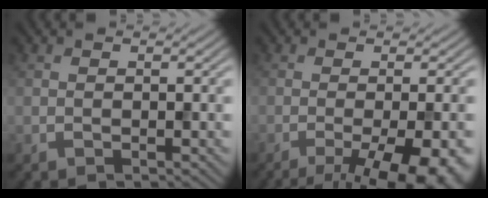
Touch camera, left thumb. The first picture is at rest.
{"total": 11.7, "force": [-5.5, 3.5, 9.7], "torque": [-0.118, -0.010, -0.065]}